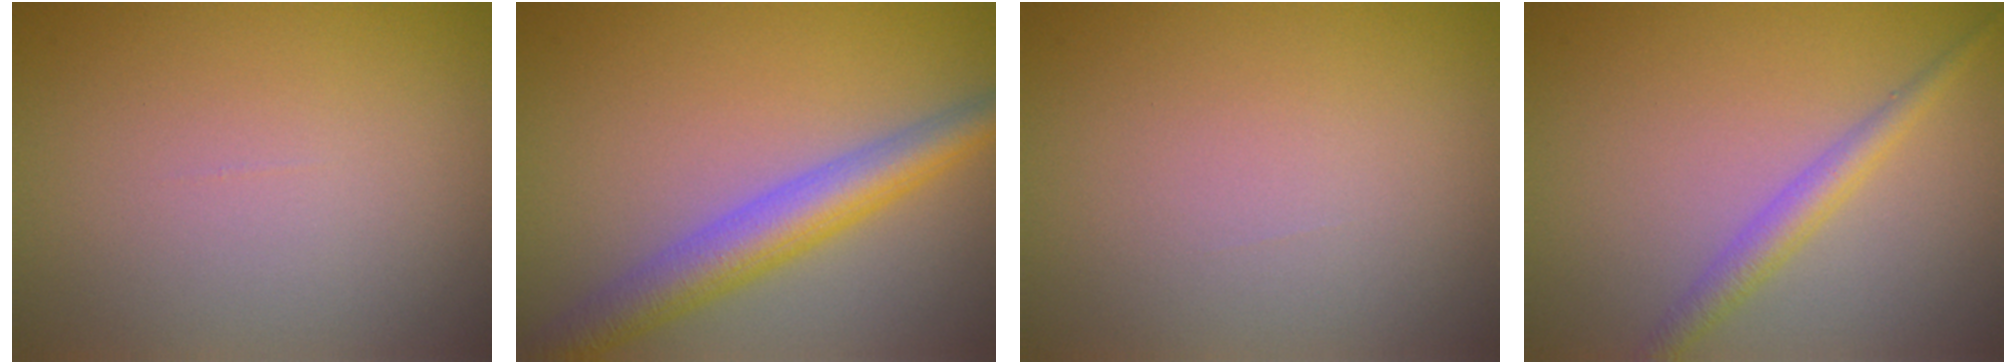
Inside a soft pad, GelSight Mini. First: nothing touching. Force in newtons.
{"total": 5.2, "press": 5.2, "slide": 0.1}
{"total": 0.0}
{"total": 2.3, "press": 2.3, "slide": 0.1}